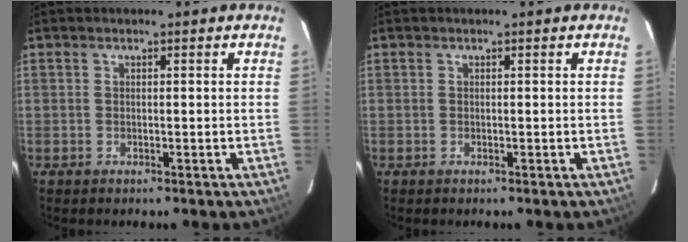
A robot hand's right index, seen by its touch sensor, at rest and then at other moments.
{"total": 0.0}